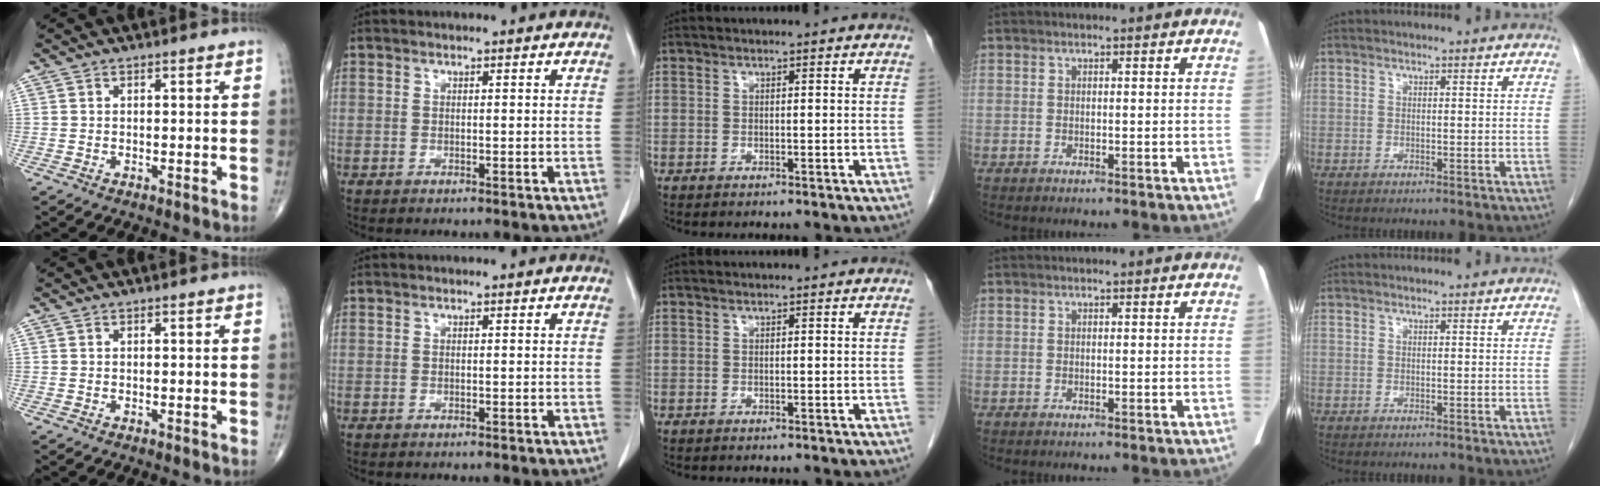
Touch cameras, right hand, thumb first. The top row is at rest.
{}